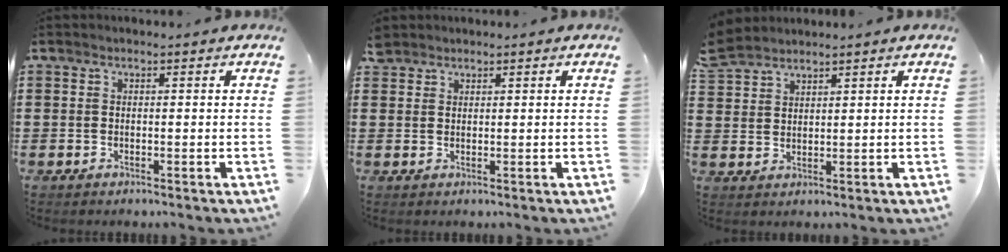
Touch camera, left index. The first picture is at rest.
{"total": 1.8, "force": [1.7, 0.7, 0.1], "torque": [-0.007, 0.003, 0.034]}
{"total": 3.7, "force": [3.4, 1.3, 0.8], "torque": [-0.028, -0.002, 0.066]}